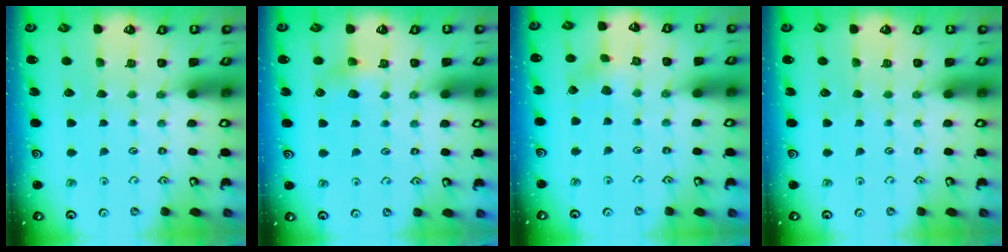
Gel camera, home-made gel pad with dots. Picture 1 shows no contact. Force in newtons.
{"total": 4.4, "press": 4.3, "slide": 0.3}
{"total": 3.2, "press": 3.2, "slide": 0.4}
{"total": 0.0}